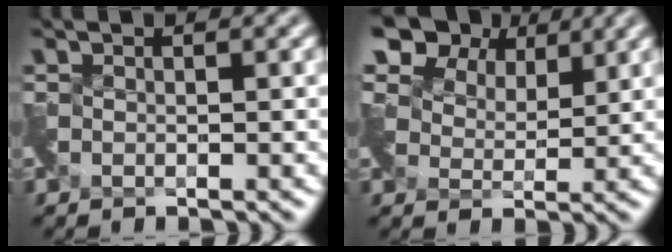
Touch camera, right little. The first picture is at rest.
{"total": 7.0, "force": [5.6, 3.4, 2.5], "torque": [-0.060, 0.013, 0.080]}